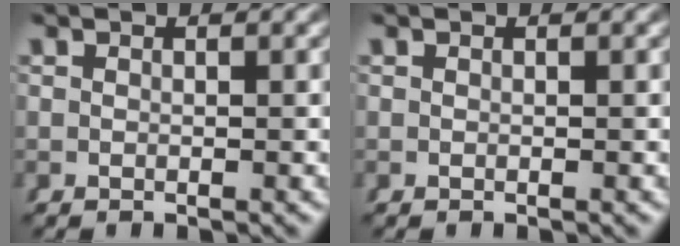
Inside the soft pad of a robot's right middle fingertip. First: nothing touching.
{"total": 0.0}